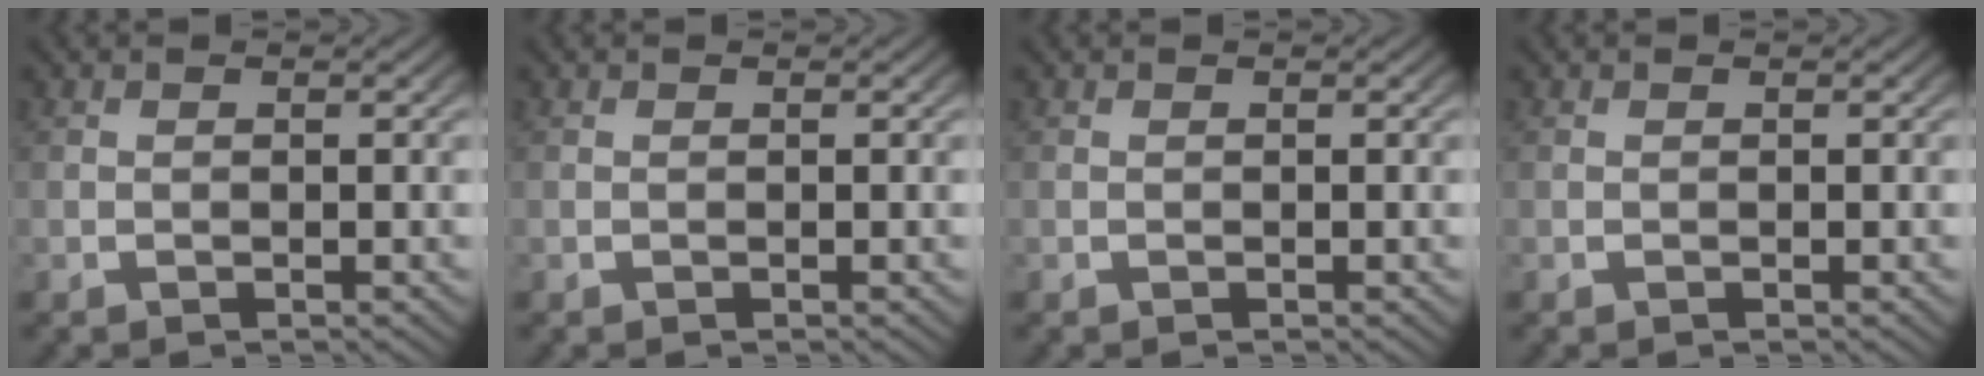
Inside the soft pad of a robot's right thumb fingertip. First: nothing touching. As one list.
[{"total": 0.0}, {"total": 0.0}, {"total": 0.0}]